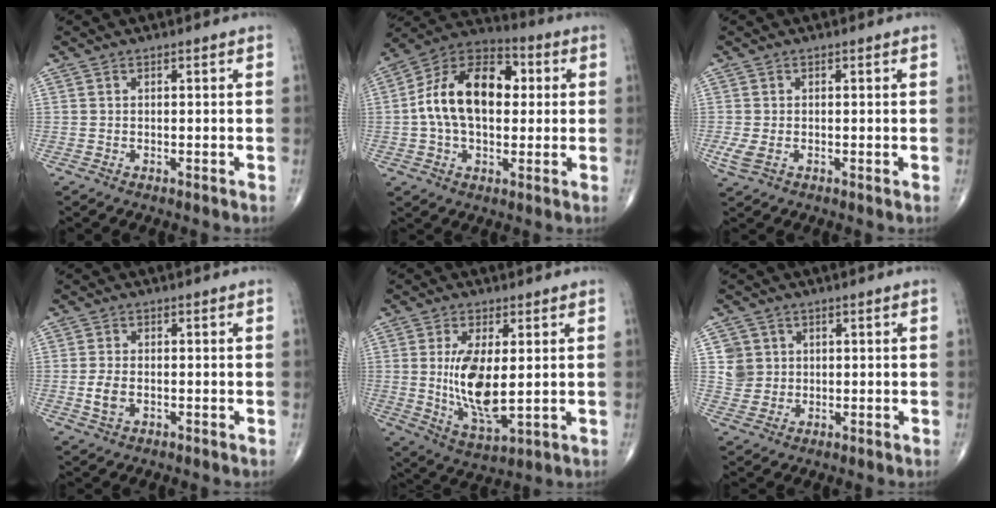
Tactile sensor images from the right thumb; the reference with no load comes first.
{"total": 17.9, "force": [1.7, 11.1, 13.9], "torque": [-0.217, 0.030, 0.020]}
{"total": 2.7, "force": [-0.5, 1.5, 2.2], "torque": [-0.055, -0.007, -0.008]}
{"total": 3.3, "force": [-0.6, 2.0, 2.6], "torque": [-0.053, 0.000, -0.011]}
{"total": 11.8, "force": [0.8, 4.7, 10.7], "torque": [-0.199, -0.025, 0.025]}
{"total": 4.6, "force": [1.2, 4.4, 0.6], "torque": [0.012, -0.003, 0.024]}